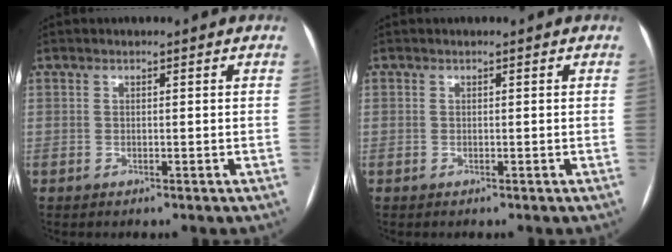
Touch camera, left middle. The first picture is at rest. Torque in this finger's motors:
{"motor_torque": [0.05, 0.08, 0.00, 0.00]}